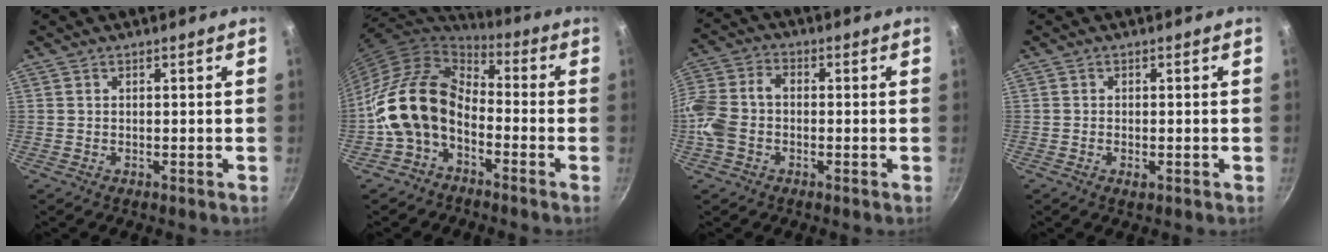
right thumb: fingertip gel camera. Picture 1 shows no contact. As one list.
[{"total": 14.8, "force": [-4.6, 10.1, 9.7], "torque": [-0.161, 0.060, -0.109]}, {"total": 10.1, "force": [-2.3, 7.2, 6.8], "torque": [-0.140, 0.032, -0.062]}, {"total": 1.7, "force": [-0.6, 0.8, 1.3], "torque": [-0.026, 0.000, -0.011]}]